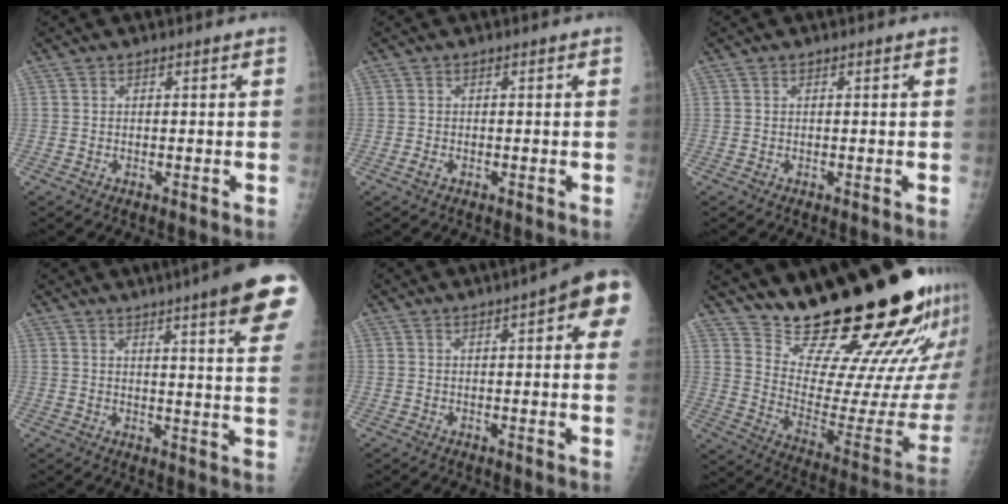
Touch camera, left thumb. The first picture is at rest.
{"total": 1.0, "force": [-0.4, 0.5, 0.8], "torque": [-0.021, 0.010, -0.004]}
{"total": 0.0}
{"total": 15.9, "force": [10.0, 1.2, 12.3], "torque": [-0.138, -0.037, 0.111]}
{"total": 10.2, "force": [4.1, 2.7, 8.9], "torque": [-0.084, -0.001, 0.039]}
{"total": 28.8, "force": [22.8, 6.7, 16.2], "torque": [-0.220, -0.166, 0.326]}